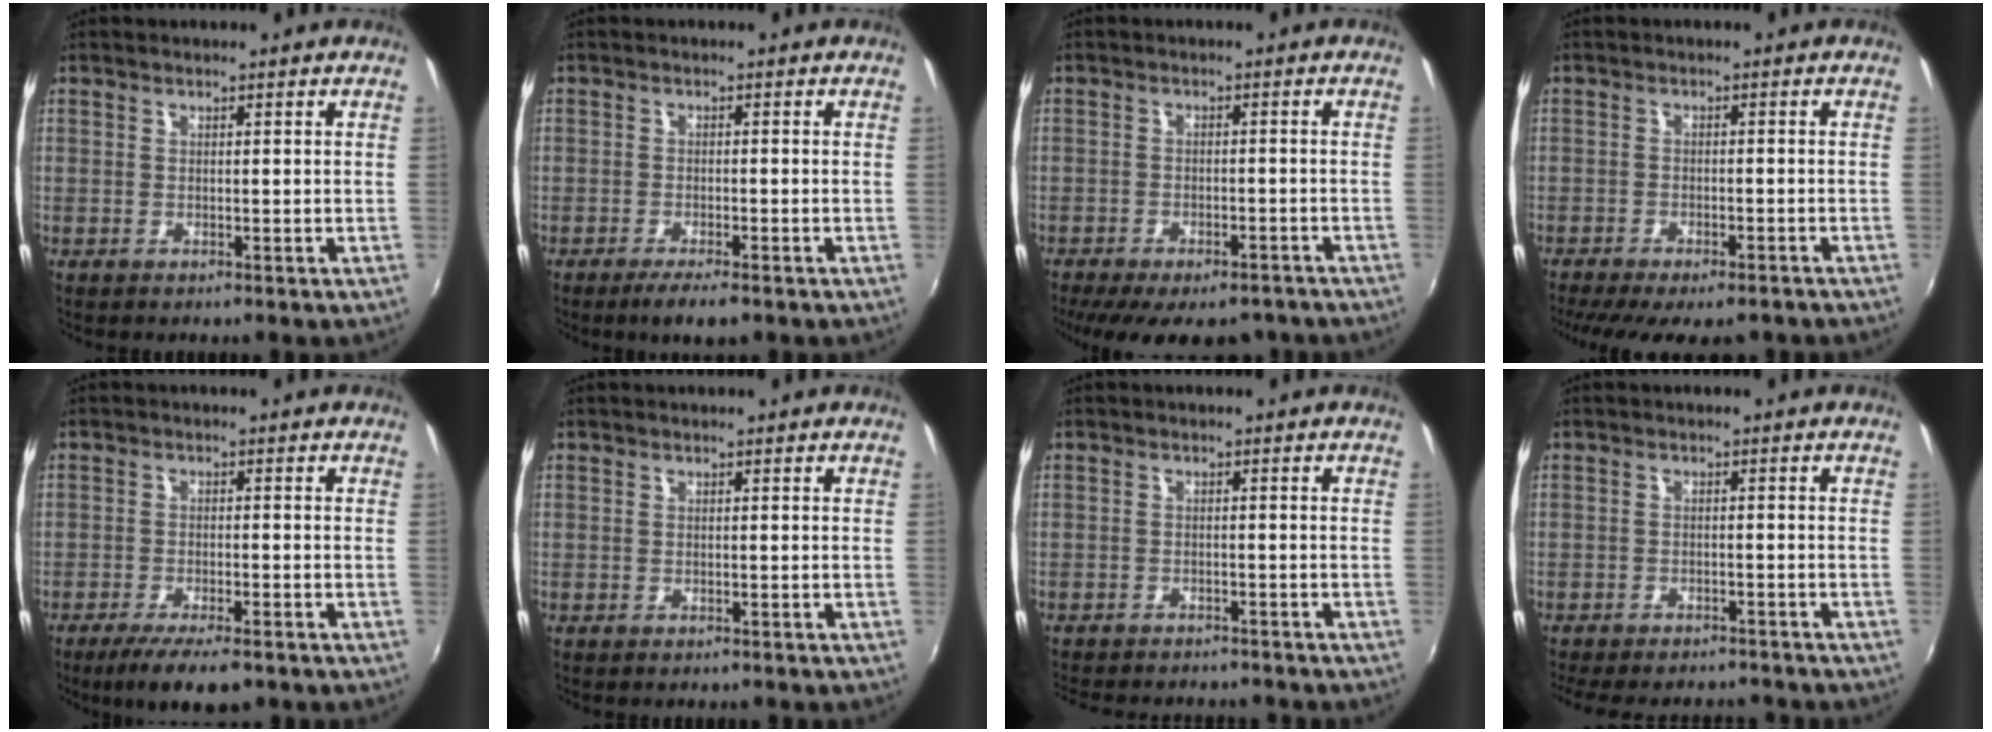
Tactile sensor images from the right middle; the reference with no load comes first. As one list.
[{"total": 4.2, "force": [-3.0, 0.7, 2.7], "torque": [-0.062, -0.013, -0.054]}, {"total": 16.5, "force": [-12.9, 6.1, 8.2], "torque": [-0.165, -0.034, -0.172]}, {"total": 13.2, "force": [-10.6, 3.7, 6.9], "torque": [-0.140, -0.041, -0.155]}, {"total": 8.4, "force": [-6.2, 2.0, 5.3], "torque": [-0.116, -0.025, -0.103]}, {"total": 0.7, "force": [-0.6, 0.2, 0.2], "torque": [-0.004, -0.003, -0.010]}, {"total": 10.5, "force": [-9.4, 2.8, 3.8], "torque": [-0.090, -0.019, -0.135]}, {"total": 12.8, "force": [-11.2, 3.6, 5.1], "torque": [-0.117, -0.019, -0.159]}]